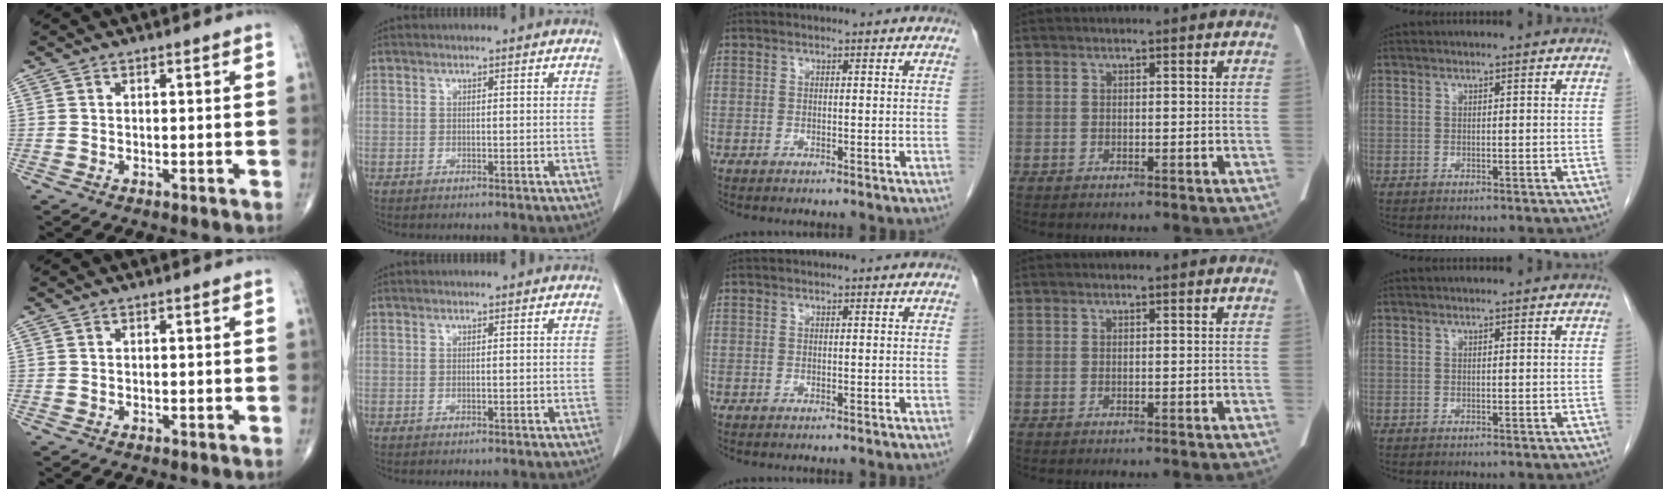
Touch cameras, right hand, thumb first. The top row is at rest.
{"index": {"total": 0.6, "force": [-0.1, 0.2, 0.5], "torque": [-0.018, 0.003, 0.001]}}